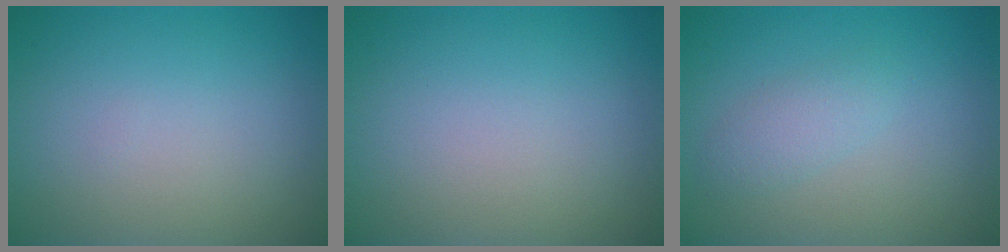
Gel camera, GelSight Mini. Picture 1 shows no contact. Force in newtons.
{"total": 0.0}
{"total": 1.8, "press": 1.8, "slide": 0.1}